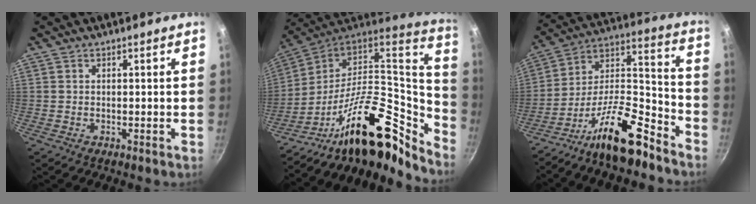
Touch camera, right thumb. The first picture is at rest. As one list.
[{"total": 25.4, "force": [-15.5, 11.3, 16.5], "torque": [-0.178, 0.104, -0.279]}, {"total": 17.3, "force": [-12.4, 5.1, 11.0], "torque": [-0.166, 0.113, -0.226]}]